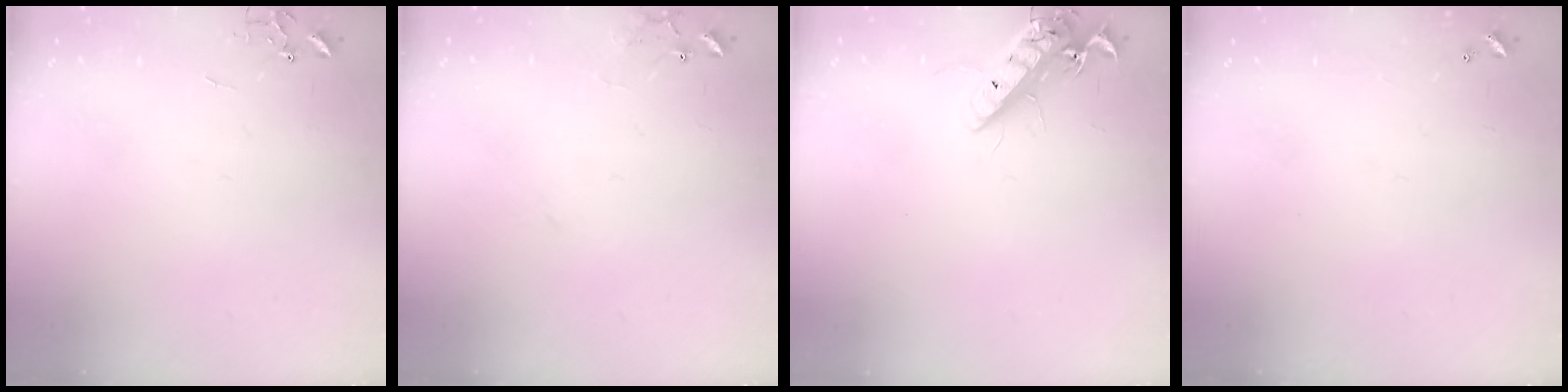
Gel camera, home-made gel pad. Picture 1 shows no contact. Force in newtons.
{"total": 9.5, "press": 9.5, "slide": 0.7}
{"total": 14.8, "press": 14.5, "slide": 2.8}
{"total": 0.0}